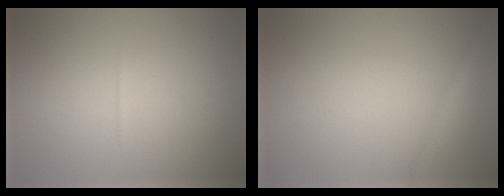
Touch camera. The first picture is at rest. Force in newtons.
{"total": 1.6, "press": 1.6, "slide": 0.1}